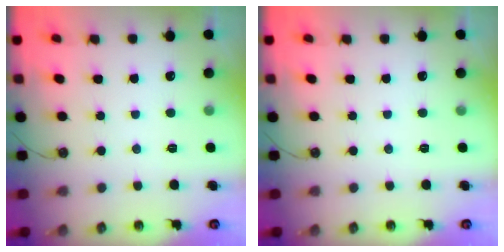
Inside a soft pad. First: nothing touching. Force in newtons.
{"total": 0.0}